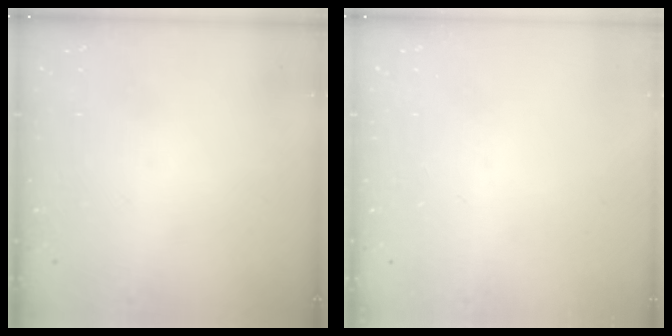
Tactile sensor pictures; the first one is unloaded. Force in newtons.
{"total": 0.0}